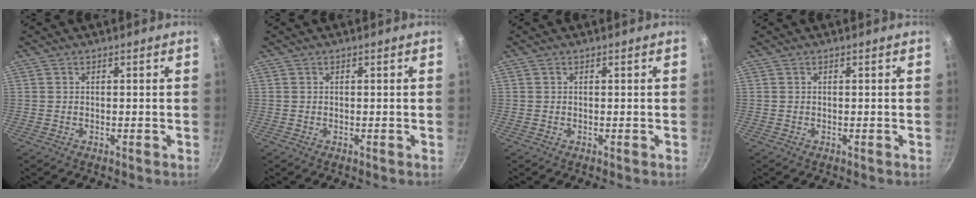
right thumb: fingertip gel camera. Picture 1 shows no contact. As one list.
[{"total": 0.0}, {"total": 0.0}, {"total": 0.0}]